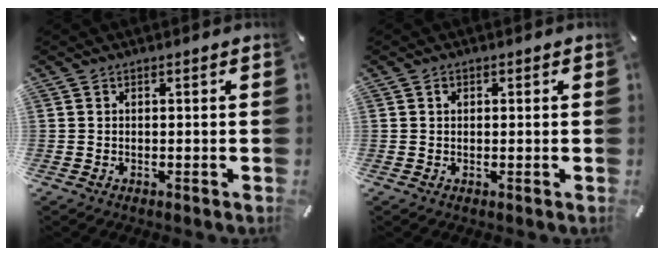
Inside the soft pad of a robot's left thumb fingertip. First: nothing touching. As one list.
[{"total": 0.9, "force": [0.2, 0.8, 0.4], "torque": [0.000, 0.001, 0.001]}]